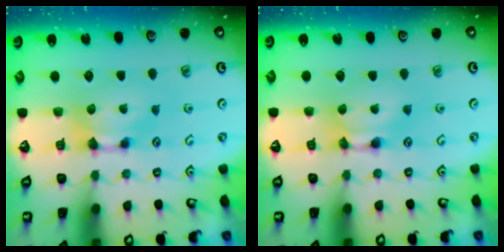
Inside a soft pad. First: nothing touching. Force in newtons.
{"total": 1.6, "press": 1.5, "slide": 0.2}